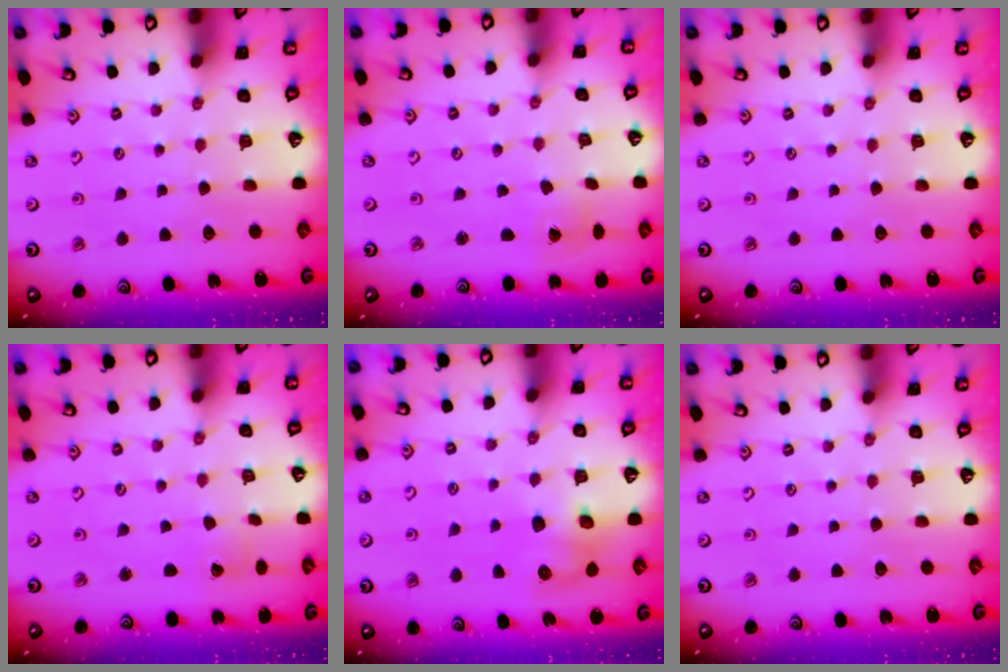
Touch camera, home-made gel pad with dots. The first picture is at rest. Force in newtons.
{"total": 2.1, "press": 2.1, "slide": 0.1}
{"total": 0.0}
{"total": 0.8, "press": 0.8, "slide": 0.1}
{"total": 7.4, "press": 7.4, "slide": 0.8}
{"total": 0.0}